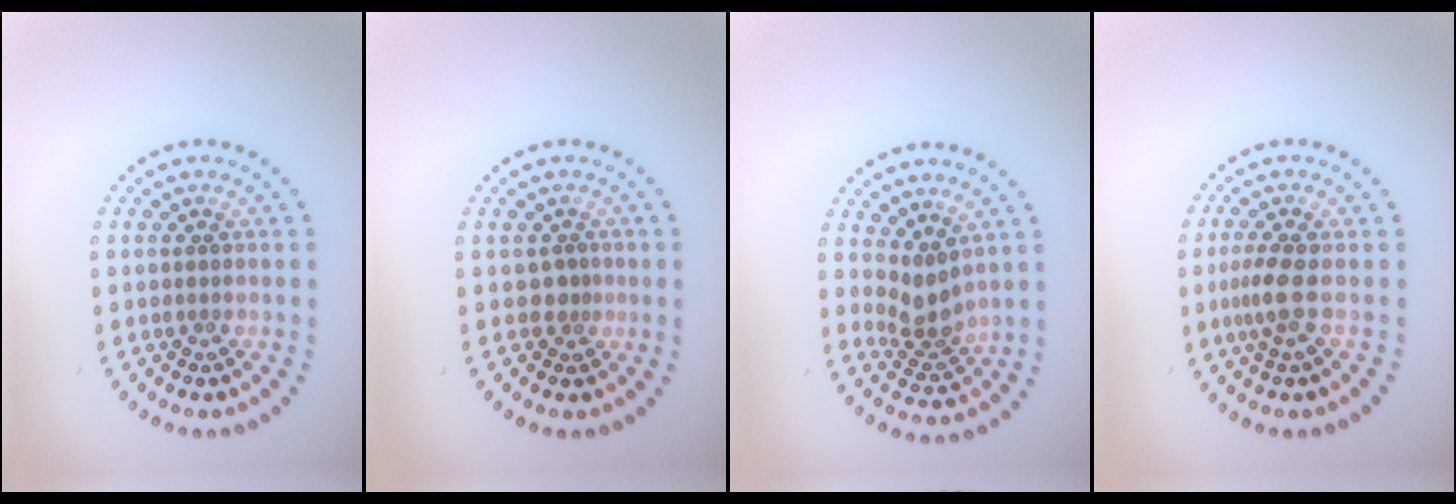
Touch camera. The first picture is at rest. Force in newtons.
{"total": 0.8, "press": 0.4, "slide": 0.7}
{"total": 2.8, "press": 2.1, "slide": 1.9}
{"total": 2.0, "press": 1.6, "slide": 1.2}